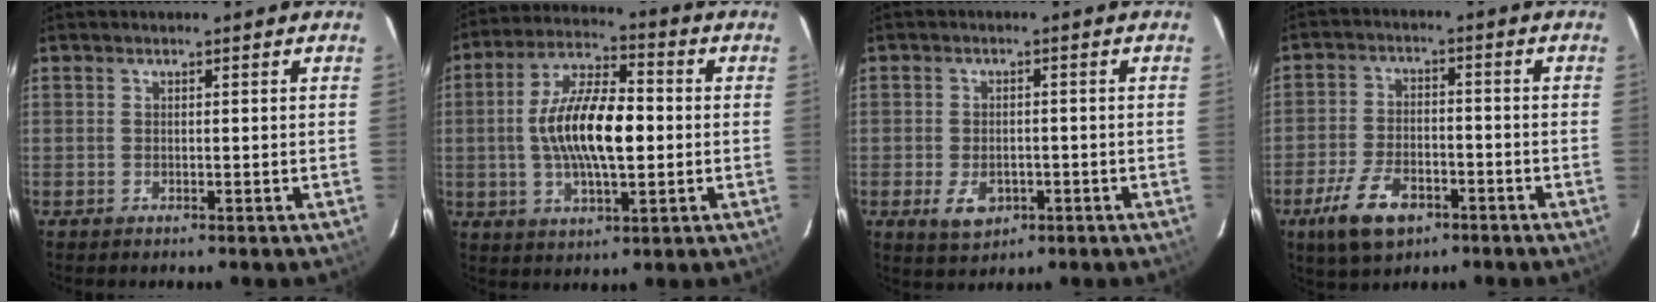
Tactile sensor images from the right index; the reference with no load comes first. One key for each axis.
{"total": 14.4, "fx": -0.7, "fy": 5.4, "fz": 13.4, "tx": -0.255, "ty": 0.009, "tz": -0.014}
{"total": 5.6, "fx": -2.2, "fy": 3.7, "fz": 3.6, "tx": -0.081, "ty": -0.009, "tz": -0.028}
{"total": 10.5, "fx": -6.1, "fy": 5.3, "fz": 6.8, "tx": -0.159, "ty": -0.006, "tz": -0.106}